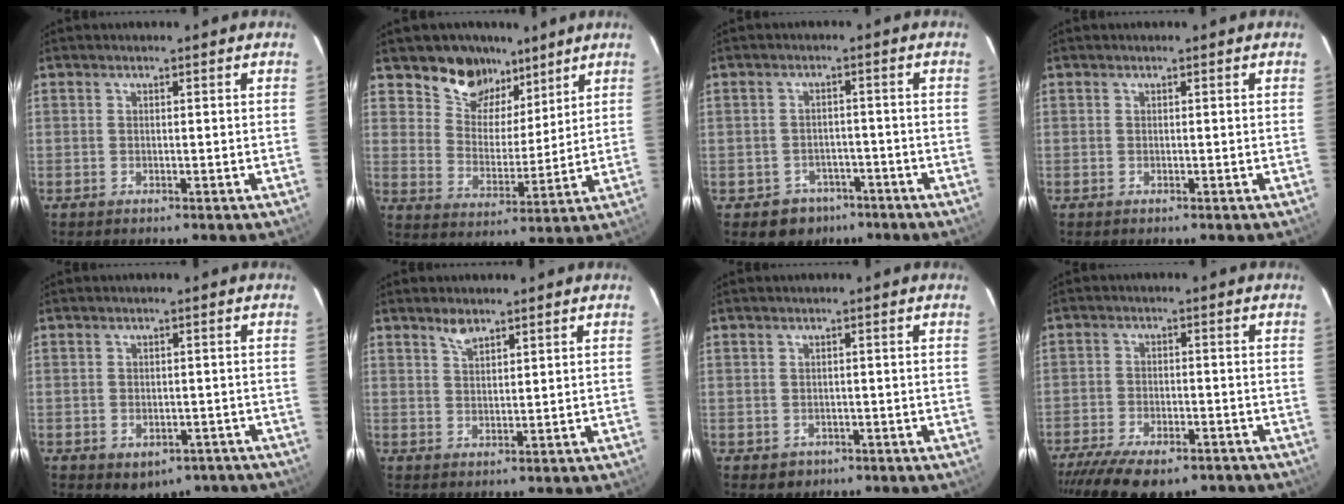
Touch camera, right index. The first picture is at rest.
{"total": 11.3, "force": [8.1, 7.3, 2.8], "torque": [-0.051, -0.004, 0.142]}
{"total": 5.9, "force": [-3.5, 4.8, 0.3], "torque": [-0.017, 0.026, -0.037]}
{"total": 0.0}
{"total": 7.5, "force": [-4.6, 5.1, 3.0], "torque": [-0.051, 0.003, -0.036]}
{"total": 2.8, "force": [2.3, 1.1, 1.3], "torque": [-0.023, 0.001, 0.043]}
{"total": 2.6, "force": [-0.6, 2.5, 0.3], "torque": [-0.005, -0.002, 0.000]}
{"total": 15.6, "force": [-11.9, 6.1, 8.0], "torque": [-0.176, -0.038, -0.180]}